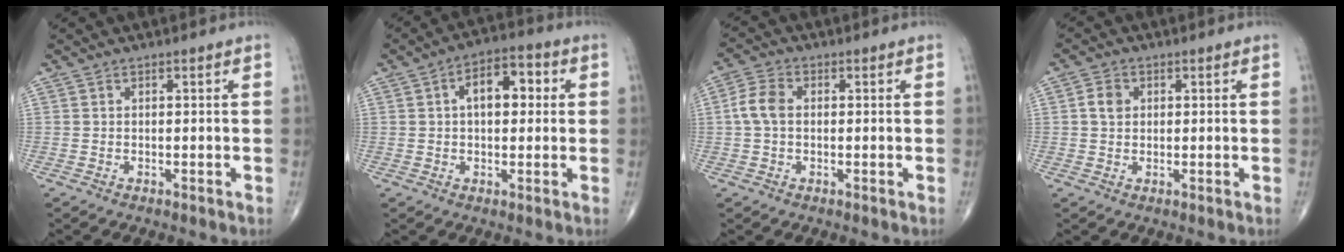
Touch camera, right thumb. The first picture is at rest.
{"total": 8.6, "force": [1.7, 4.8, 6.9], "torque": [-0.082, 0.018, 0.018]}
{"total": 4.9, "force": [0.2, 3.3, 3.7], "torque": [-0.080, 0.014, -0.003]}
{"total": 3.0, "force": [0.6, 2.4, 1.7], "torque": [-0.026, 0.002, 0.007]}